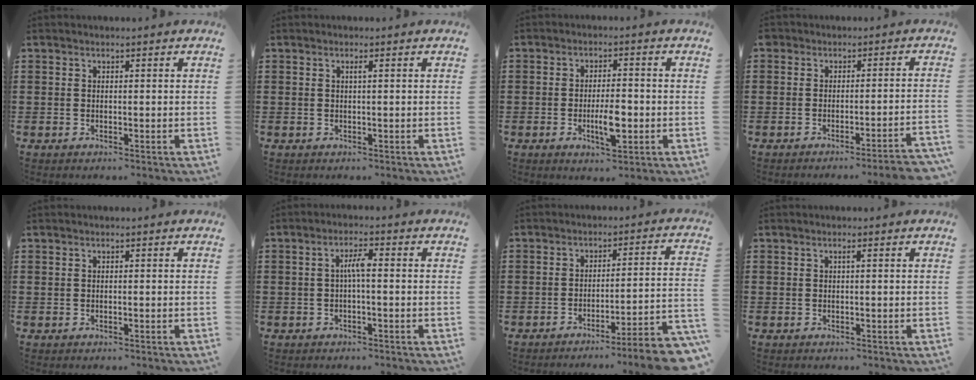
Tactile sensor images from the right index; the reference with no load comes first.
{"total": 0.7, "force": [0.1, -0.1, 0.7], "torque": [-0.012, -0.003, 0.002]}
{"total": 5.5, "force": [-1.4, 1.8, 5.0], "torque": [-0.097, 0.001, -0.027]}
{"total": 2.7, "force": [-2.5, -0.3, 0.9], "torque": [-0.018, -0.002, -0.051]}
{"total": 0.0}
{"total": 2.8, "force": [-0.1, 0.4, 2.8], "torque": [-0.054, 0.004, -0.005]}
{"total": 5.5, "force": [-4.5, -0.5, 3.1], "torque": [-0.050, -0.018, -0.089]}
{"total": 0.7, "force": [0.0, -0.1, 0.6], "torque": [-0.010, -0.003, 0.000]}